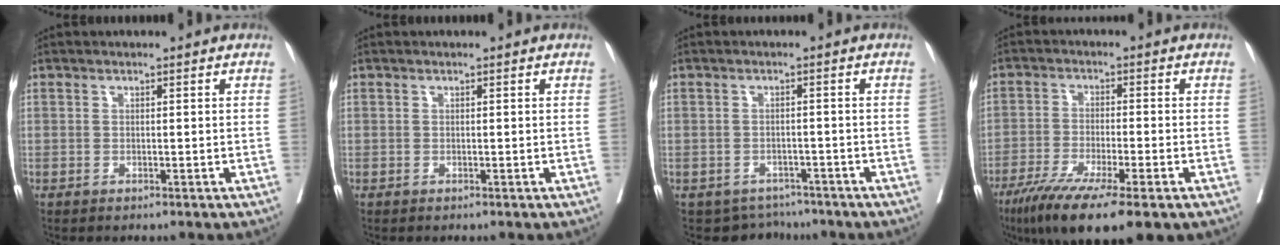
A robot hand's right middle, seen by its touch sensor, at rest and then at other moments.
{"total": 0.0}
{"total": 4.6, "force": [-4.0, 2.3, -0.6], "torque": [0.013, 0.013, -0.053]}
{"total": 12.9, "force": [-8.3, 1.7, 9.7], "torque": [-0.160, -0.032, -0.135]}